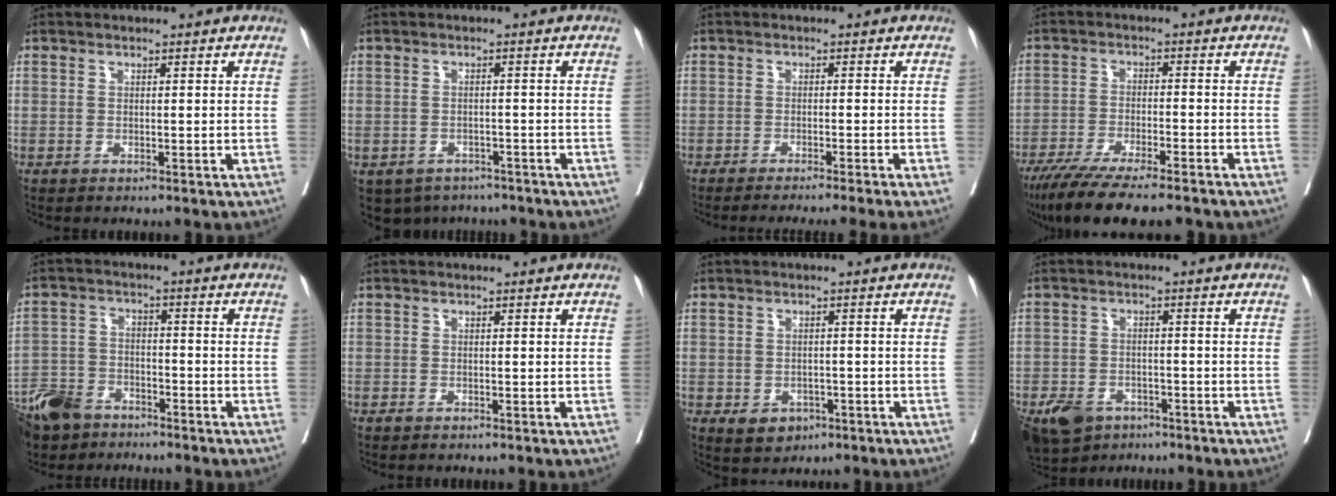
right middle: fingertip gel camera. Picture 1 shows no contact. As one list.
[{"total": 7.0, "force": [-5.3, 4.3, 1.2], "torque": [-0.015, 0.003, -0.067]}, {"total": 8.8, "force": [-7.5, -1.8, 4.4], "torque": [-0.021, -0.018, -0.105]}, {"total": 14.1, "force": [-11.6, 1.7, 7.9], "torque": [-0.130, -0.033, -0.185]}, {"total": 11.0, "force": [-8.5, 5.4, 4.4], "torque": [-0.096, -0.013, -0.156]}, {"total": 0.0}, {"total": 3.8, "force": [-1.8, 2.9, 1.7], "torque": [-0.022, 0.001, -0.015]}, {"total": 9.4, "force": [-6.0, 6.1, 3.9], "torque": [-0.085, -0.001, -0.095]}]